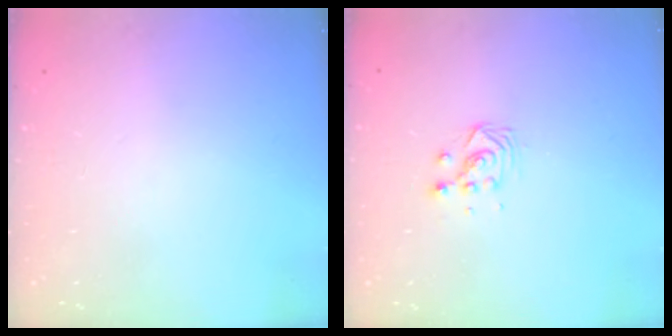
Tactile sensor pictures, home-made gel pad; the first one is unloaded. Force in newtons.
{"total": 3.3, "press": 3.3, "slide": 0.2}